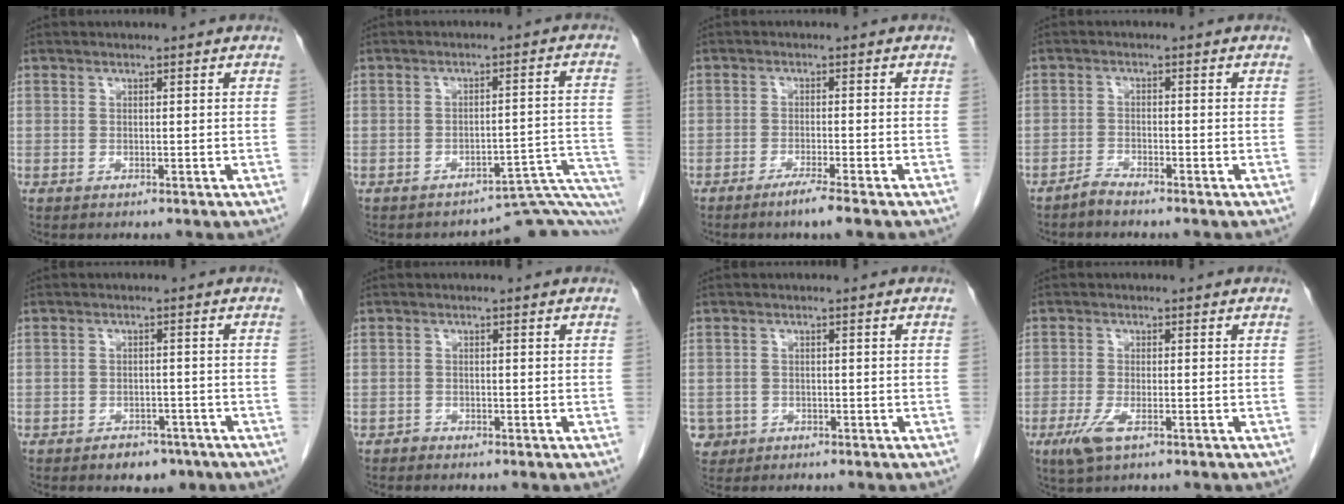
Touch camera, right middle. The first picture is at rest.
{"total": 10.4, "force": [-10.3, 0.7, 1.5], "torque": [0.011, 0.042, -0.116]}
{"total": 3.2, "force": [-2.3, -0.5, 2.2], "torque": [-0.042, -0.008, -0.043]}
{"total": 1.8, "force": [-1.8, 0.0, 0.4], "torque": [-0.007, -0.003, -0.035]}
{"total": 4.1, "force": [-3.0, 2.4, 1.5], "torque": [-0.019, 0.005, -0.035]}
{"total": 0.7, "force": [-0.6, 0.3, -0.1], "torque": [-0.003, 0.001, -0.014]}
{"total": 2.6, "force": [-1.1, 2.4, 0.0], "torque": [0.000, 0.008, -0.019]}
{"total": 4.0, "force": [-2.0, 1.2, 3.2], "torque": [-0.075, -0.008, -0.034]}